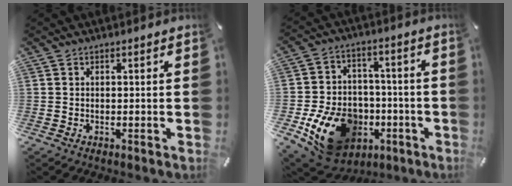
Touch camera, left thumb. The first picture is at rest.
{"total": 18.1, "force": [-6.4, 13.7, 10.0], "torque": [-0.167, 0.042, -0.090]}